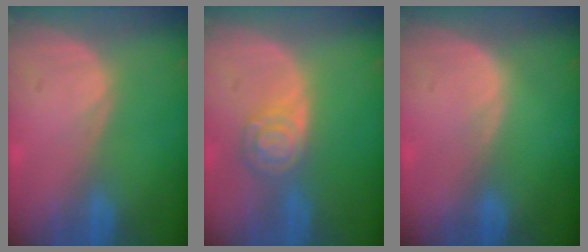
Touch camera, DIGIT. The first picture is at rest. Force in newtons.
{"total": 5.5, "press": 4.8, "slide": 2.6}
{"total": 0.5, "press": 0.3, "slide": 0.4}